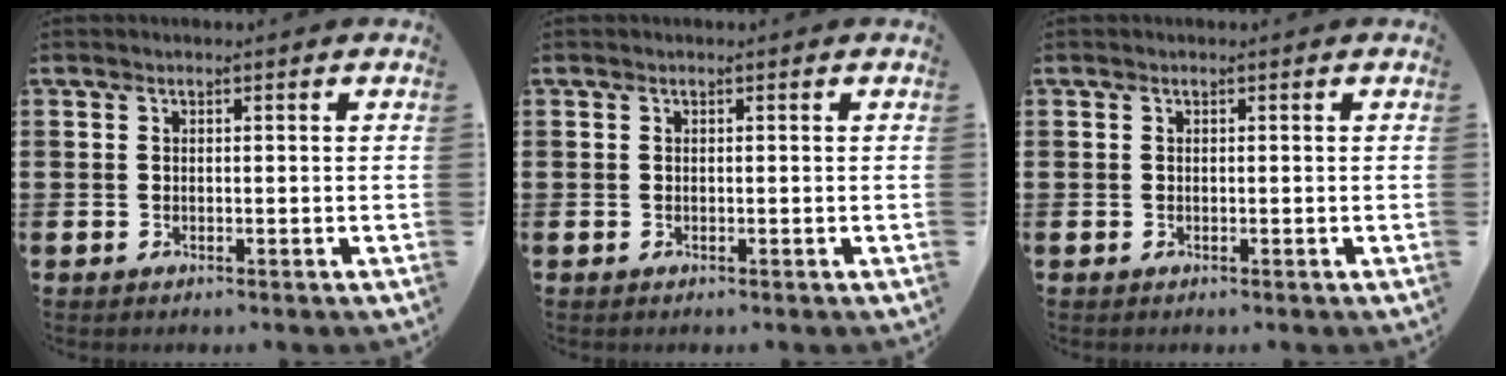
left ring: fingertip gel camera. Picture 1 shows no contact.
{"total": 0.0}
{"total": 0.0}